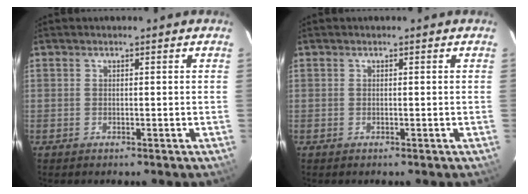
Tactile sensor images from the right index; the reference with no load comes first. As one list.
[{"total": 0.0}]